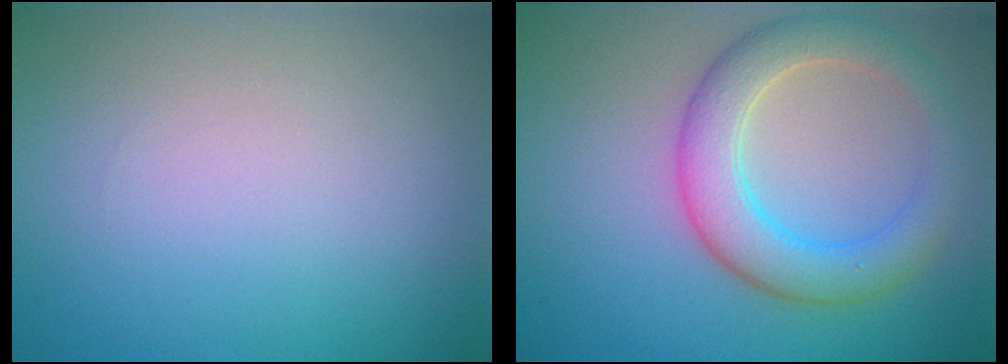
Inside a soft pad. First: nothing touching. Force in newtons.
{"total": 5.2, "press": 5.2, "slide": 0.2}